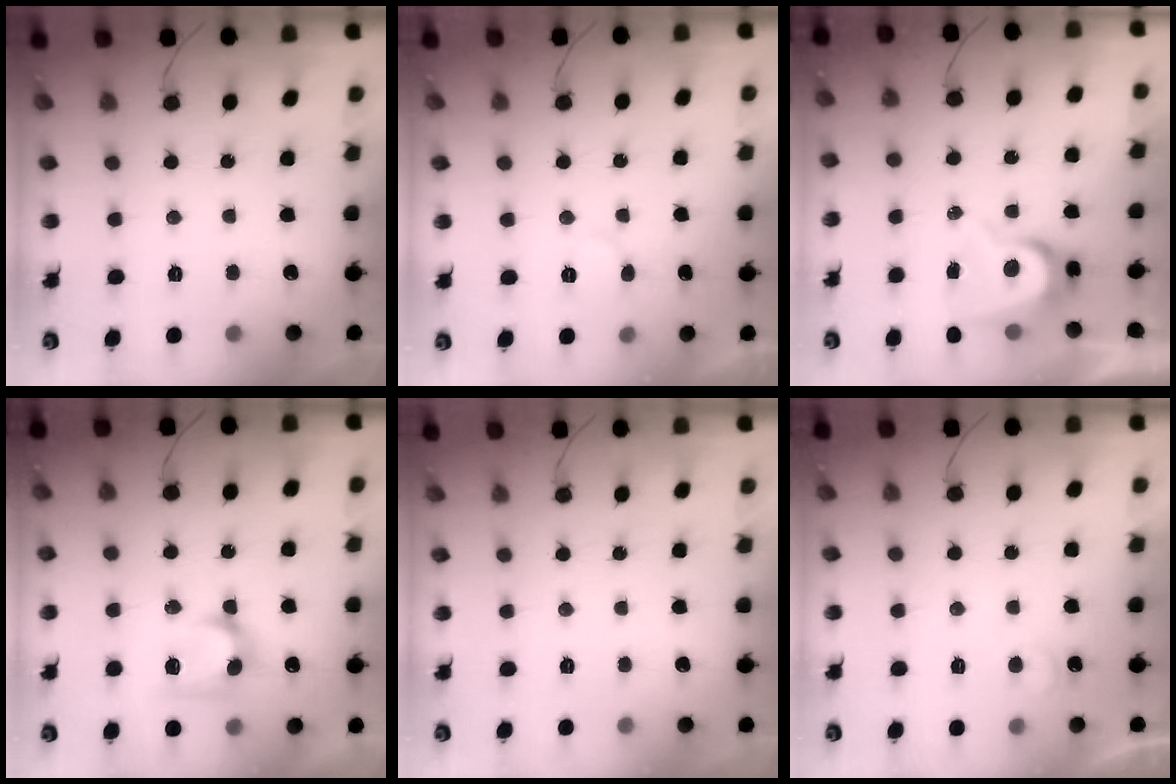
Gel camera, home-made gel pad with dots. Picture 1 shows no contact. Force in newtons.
{"total": 5.7, "press": 5.6, "slide": 0.6}
{"total": 7.1, "press": 7.1, "slide": 0.1}
{"total": 11.9, "press": 11.9, "slide": 0.8}
{"total": 0.0}
{"total": 4.4, "press": 4.3, "slide": 0.4}